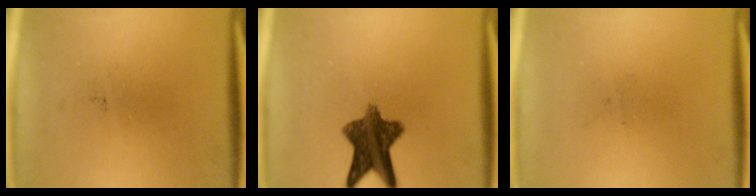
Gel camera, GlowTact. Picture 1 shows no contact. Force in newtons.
{"total": 9.6}
{"total": 0.0}